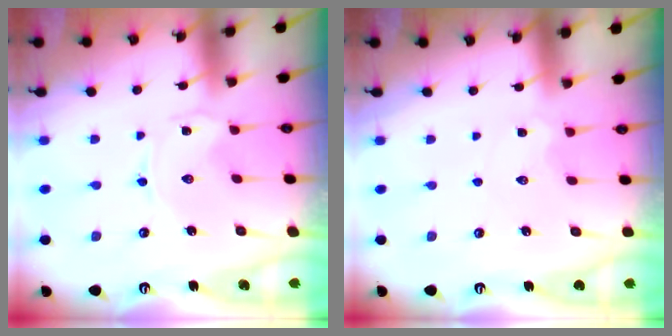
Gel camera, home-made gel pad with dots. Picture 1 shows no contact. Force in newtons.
{"total": 1.9, "press": 1.8, "slide": 0.5}